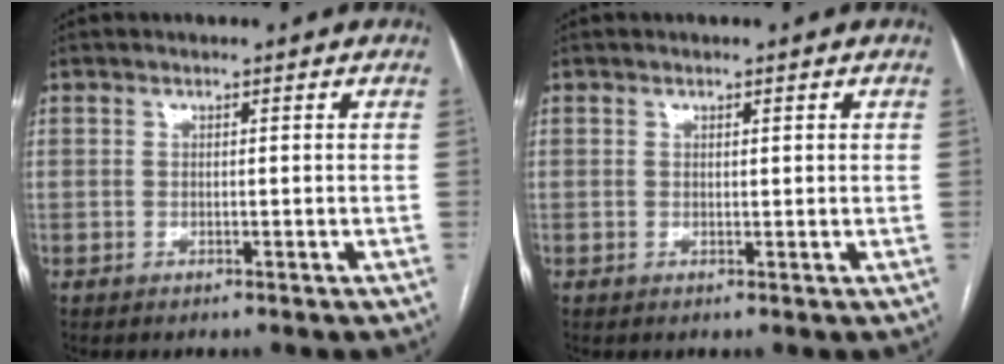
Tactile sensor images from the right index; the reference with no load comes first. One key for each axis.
{"total": 0.6, "fx": 0.3, "fy": 0.2, "fz": 0.5, "tx": -0.011, "ty": 0.000, "tz": 0.005}